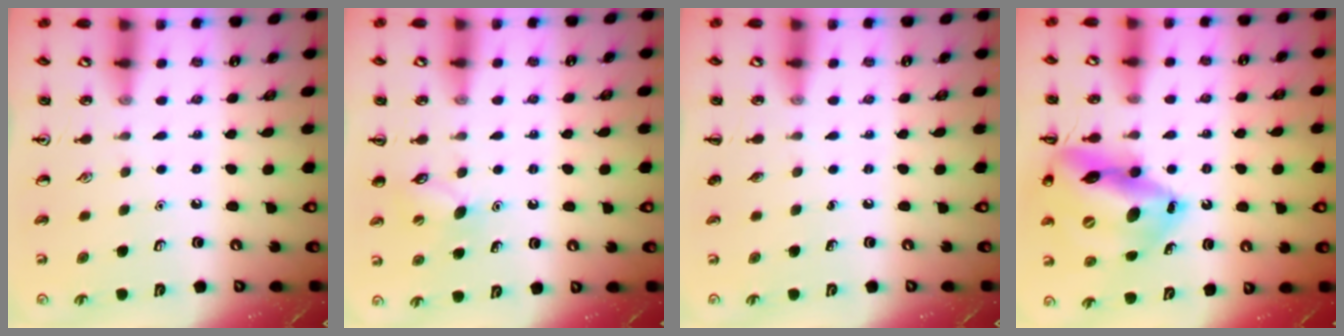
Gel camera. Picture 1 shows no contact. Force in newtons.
{"total": 6.3, "press": 6.0, "slide": 1.7}
{"total": 0.0}
{"total": 20.1, "press": 19.6, "slide": 4.5}